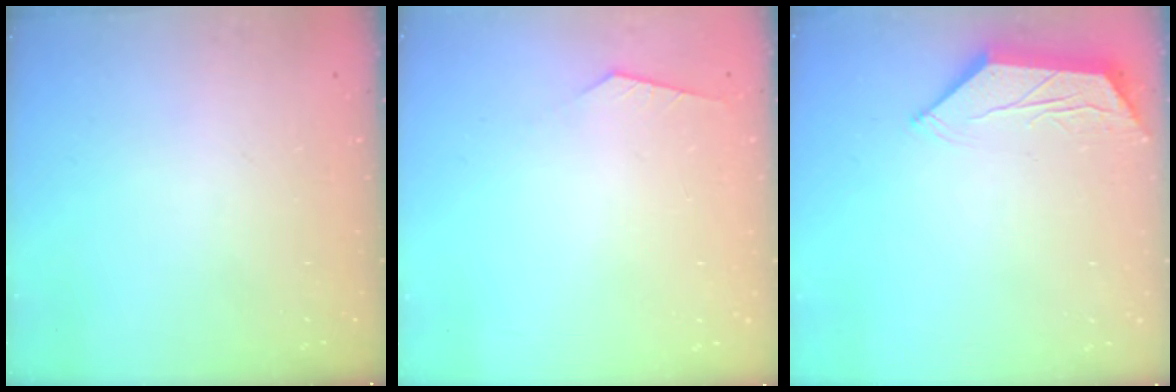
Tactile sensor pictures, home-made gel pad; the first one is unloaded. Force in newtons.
{"total": 2.4, "press": 2.4, "slide": 0.4}
{"total": 3.6, "press": 3.5, "slide": 0.4}